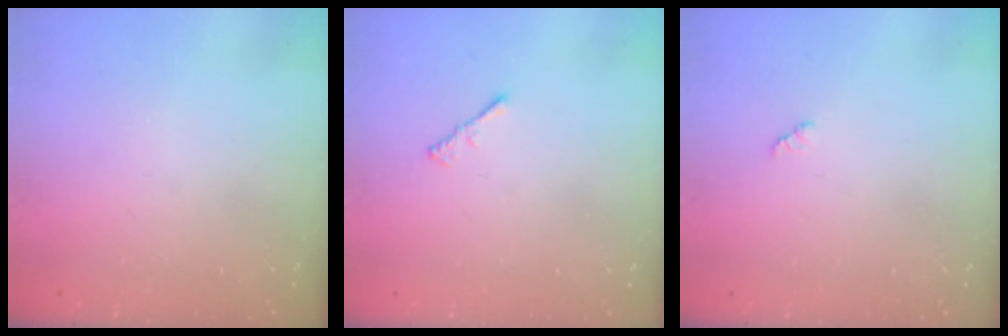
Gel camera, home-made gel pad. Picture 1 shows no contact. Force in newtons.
{"total": 1.5, "press": 1.4, "slide": 0.4}
{"total": 2.1, "press": 2.1, "slide": 0.3}